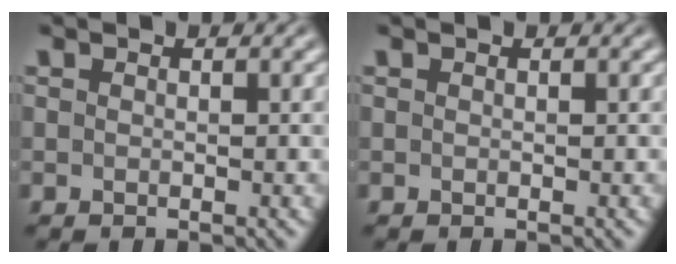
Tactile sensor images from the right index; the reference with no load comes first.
{"total": 0.0}